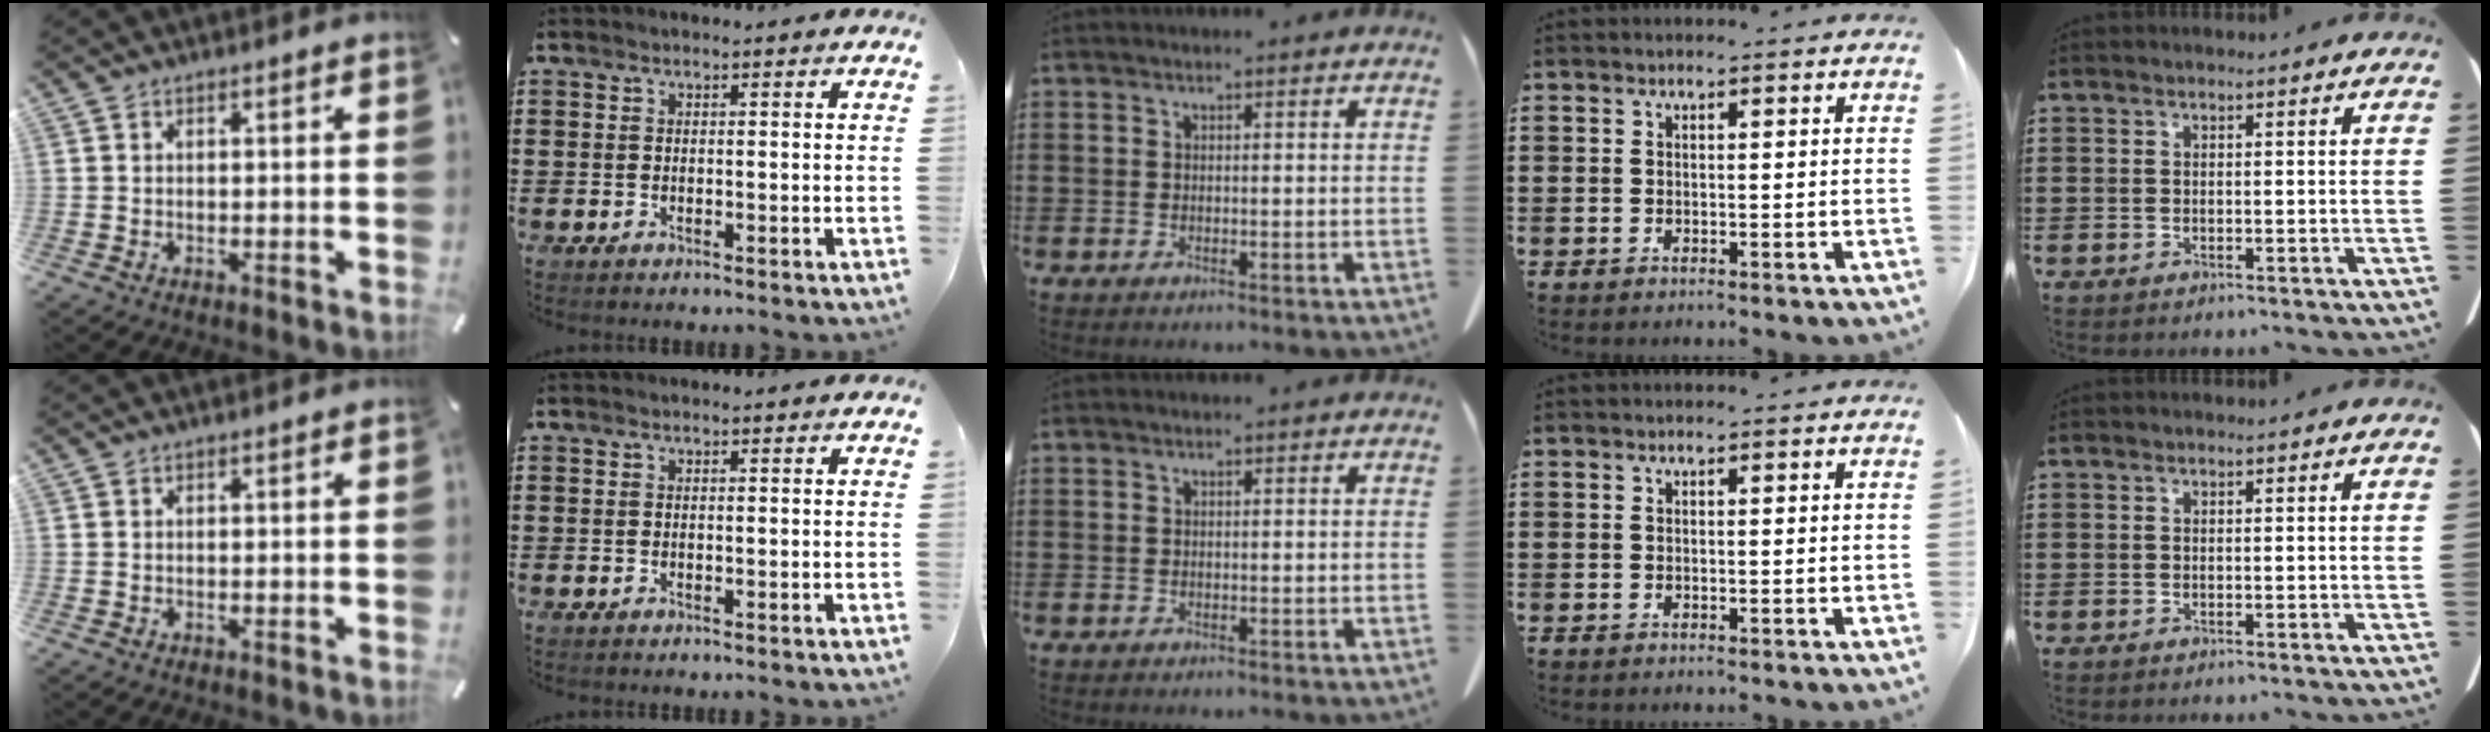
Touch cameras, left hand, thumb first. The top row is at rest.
{}